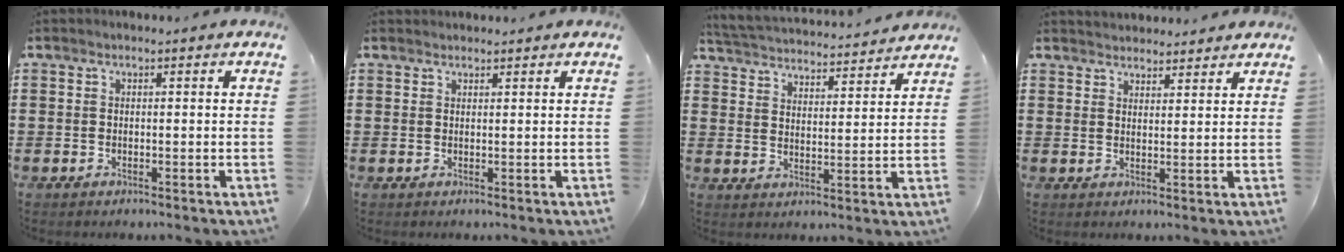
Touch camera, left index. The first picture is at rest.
{"total": 1.0, "force": [1.0, 0.2, 0.1], "torque": [-0.004, 0.000, 0.020]}
{"total": 4.1, "force": [4.1, -0.1, 0.0], "torque": [-0.023, -0.033, 0.067]}
{"total": 2.6, "force": [2.6, 0.3, -0.3], "torque": [0.000, -0.005, 0.051]}